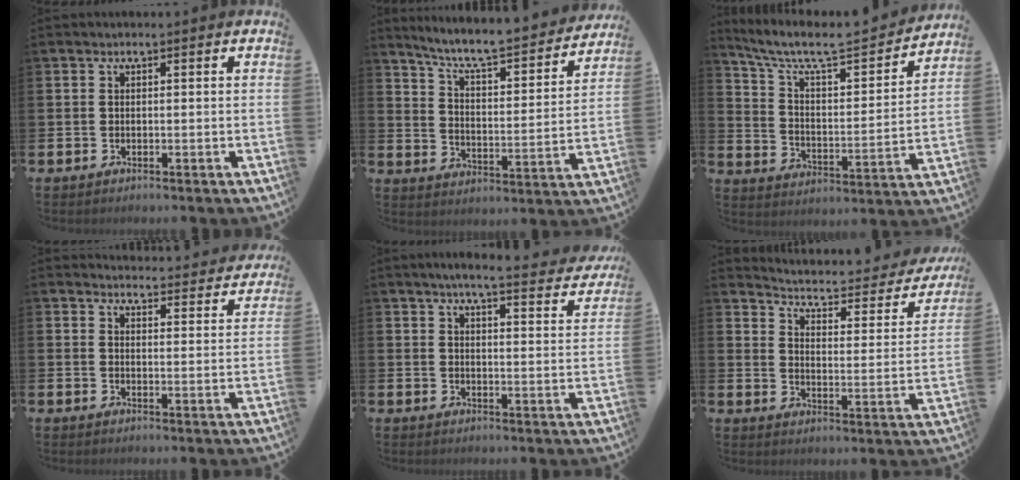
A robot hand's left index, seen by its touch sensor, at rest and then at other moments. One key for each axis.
{"total": 7.7, "fx": 7.1, "fy": 0.8, "fz": 2.9, "tx": -0.080, "ty": -0.057, "tz": 0.117}
{"total": 8.0, "fx": 7.0, "fy": 1.8, "fz": 3.5, "tx": -0.103, "ty": -0.049, "tz": 0.115}
{"total": 4.1, "fx": 4.1, "fy": 0.5, "fz": 0.2, "tx": -0.003, "ty": -0.034, "tz": 0.069}
{"total": 5.2, "fx": 4.8, "fy": 0.1, "fz": 1.9, "tx": -0.040, "ty": -0.033, "tz": 0.079}
{"total": 4.4, "fx": 3.8, "fy": 1.4, "fz": 1.7, "tx": -0.051, "ty": -0.033, "tz": 0.053}